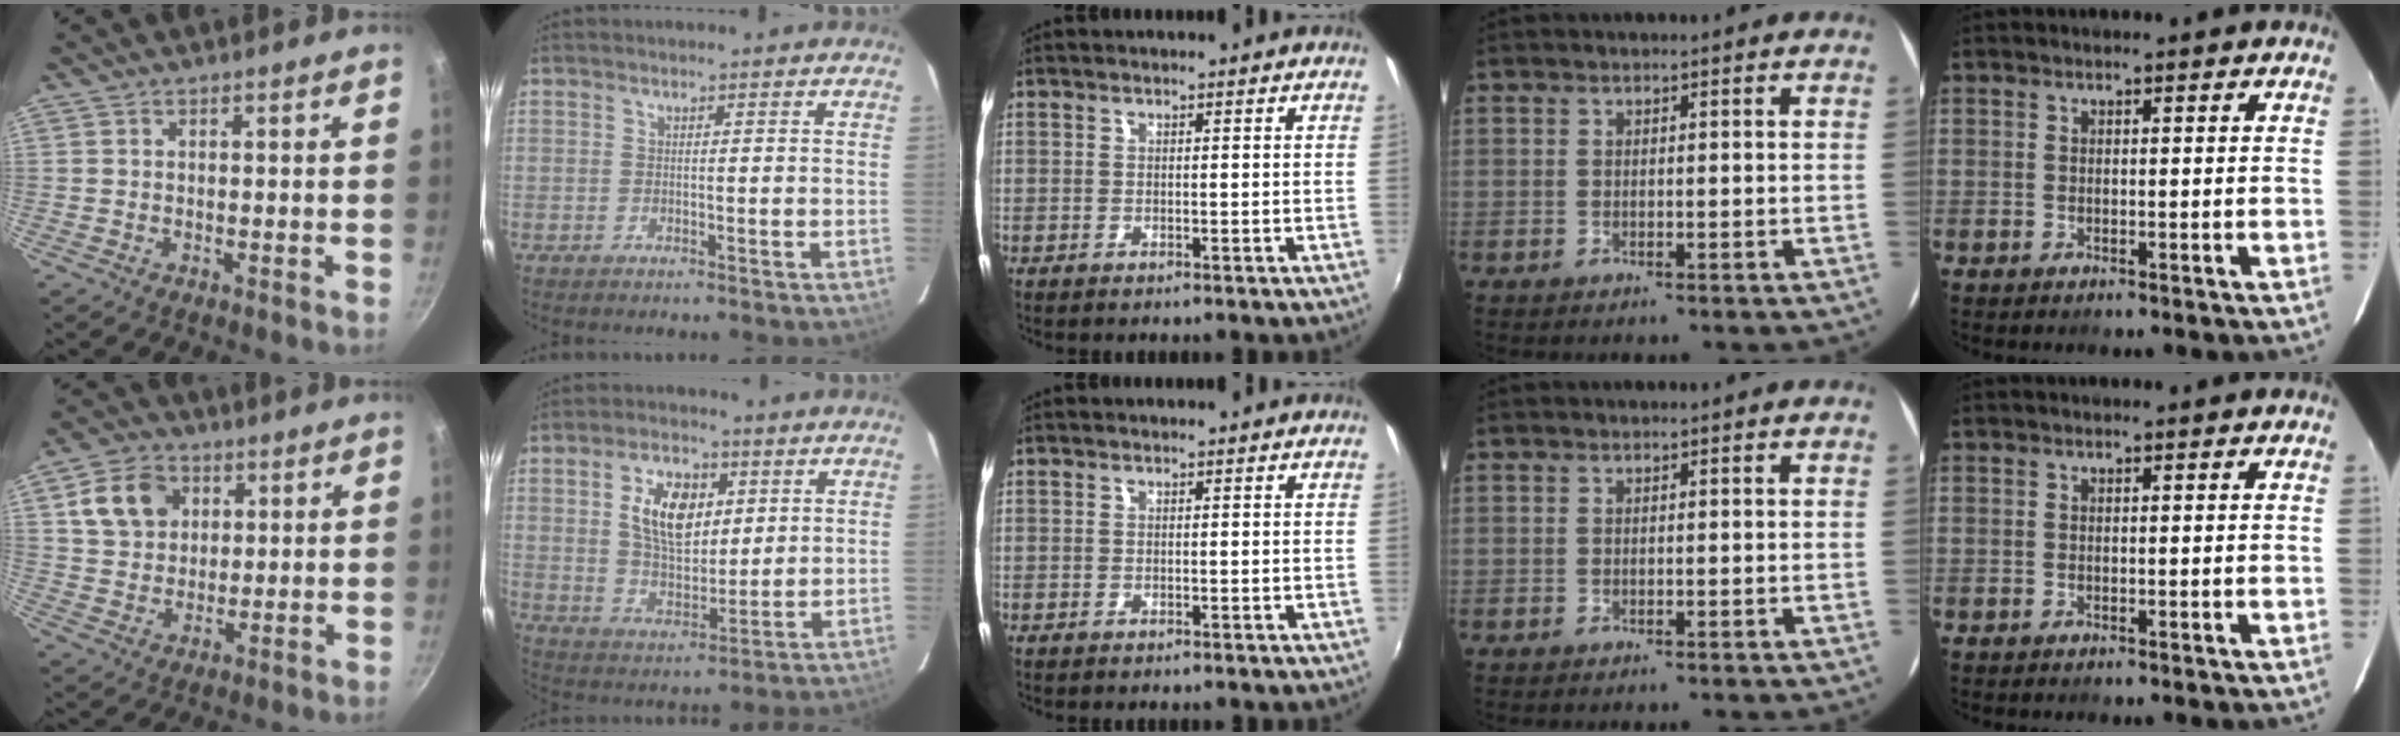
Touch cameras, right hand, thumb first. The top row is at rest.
{"thumb": {"total": 10.4, "force": [3.5, 8.2, 5.3], "torque": [-0.074, 0.005, 0.059]}, "index": {"total": 11.9, "force": [3.6, 6.9, 9.0], "torque": [-0.159, 0.014, 0.072]}}